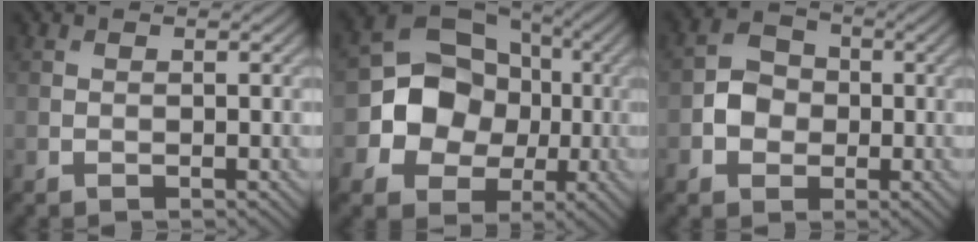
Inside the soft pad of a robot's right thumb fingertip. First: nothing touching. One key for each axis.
{"total": 10.2, "fx": -1.2, "fy": 8.7, "fz": 5.2, "tx": -0.088, "ty": -0.001, "tz": -0.046}
{"total": 4.1, "fx": -0.8, "fy": 3.5, "fz": 1.9, "tx": -0.033, "ty": 0.004, "tz": -0.020}